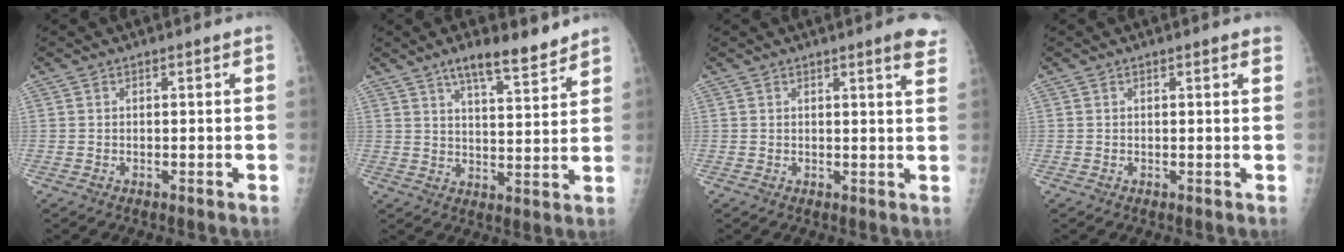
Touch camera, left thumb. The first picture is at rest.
{"total": 9.1, "force": [7.0, 2.2, 5.5], "torque": [-0.069, -0.045, 0.113]}
{"total": 4.6, "force": [3.2, 0.4, 3.3], "torque": [-0.034, -0.011, 0.029]}
{"total": 1.4, "force": [1.0, 0.3, 0.9], "torque": [-0.009, 0.000, 0.011]}